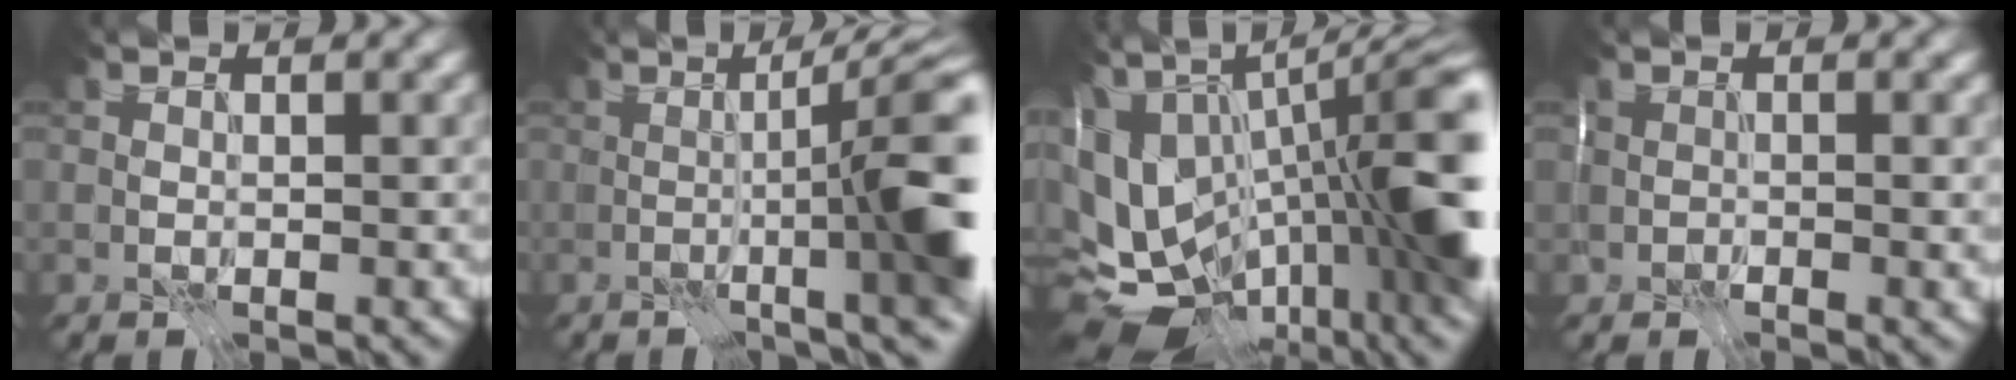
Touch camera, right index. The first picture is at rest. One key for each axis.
{"total": 11.1, "fx": -0.6, "fy": 2.4, "fz": 10.8, "tx": -0.109, "ty": 0.018, "tz": -0.018}
{"total": 17.6, "fx": 0.0, "fy": 8.6, "fz": 15.3, "tx": -0.245, "ty": -0.018, "tz": 0.024}
{"total": 1.0, "fx": 0.0, "fy": 0.7, "fz": 0.7, "tx": -0.010, "ty": -0.005, "tz": -0.001}